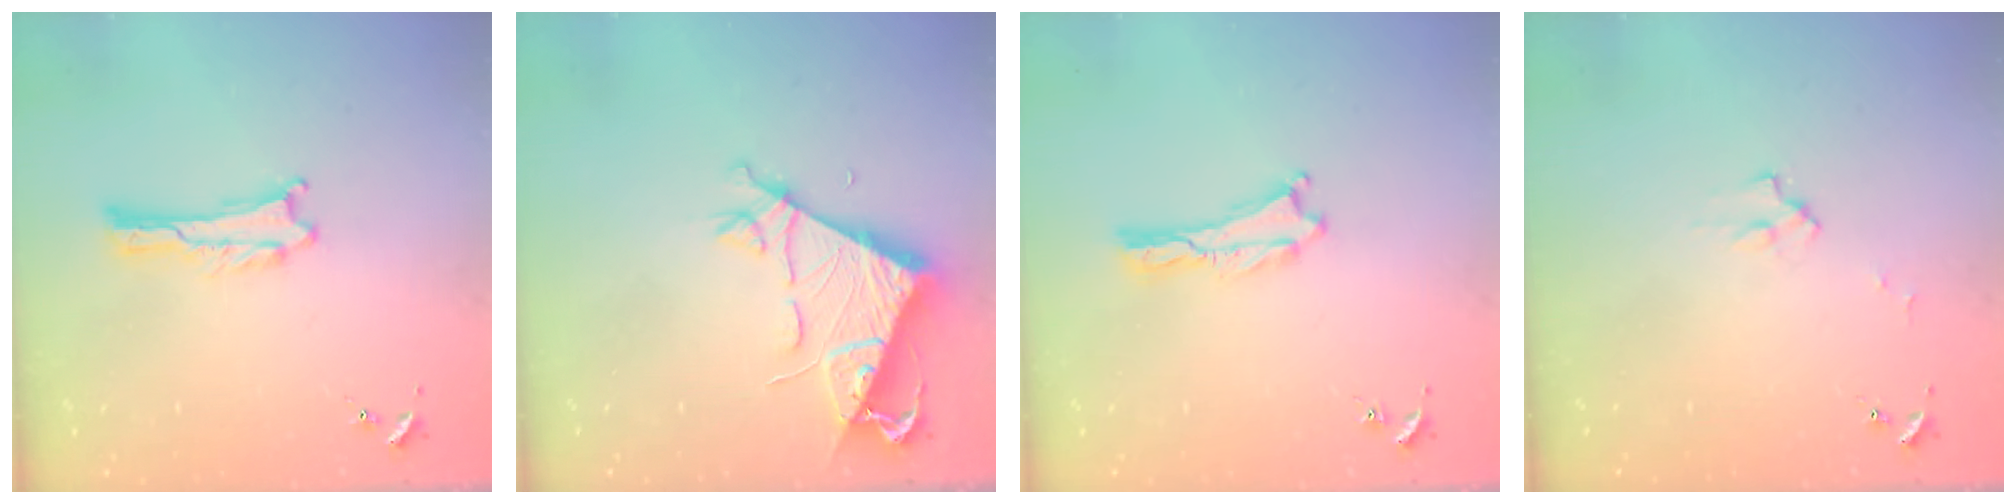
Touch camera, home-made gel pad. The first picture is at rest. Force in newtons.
{"total": 7.4, "press": 7.4, "slide": 0.7}
{"total": 0.0}
{"total": 2.2, "press": 2.2, "slide": 0.3}